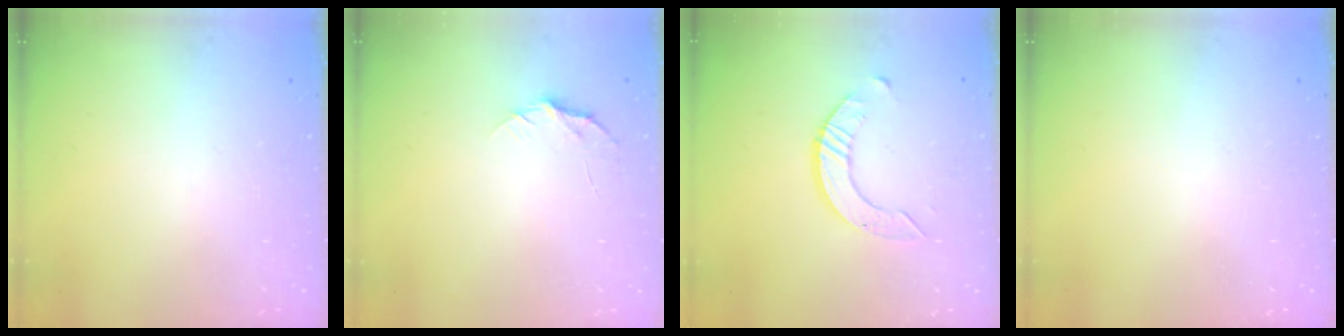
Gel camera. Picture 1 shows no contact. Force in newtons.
{"total": 5.0, "press": 5.0, "slide": 0.6}
{"total": 5.3, "press": 5.3, "slide": 0.5}
{"total": 0.0}